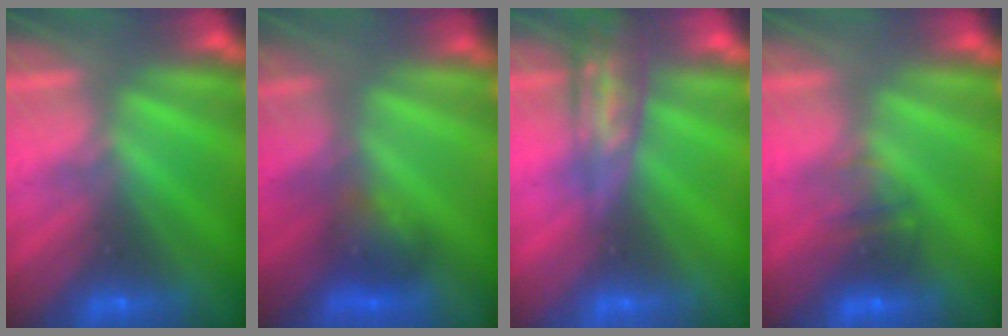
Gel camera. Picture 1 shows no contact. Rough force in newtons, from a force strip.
{"total": 7.3}
{"total": 2.5}
{"total": 2.2}